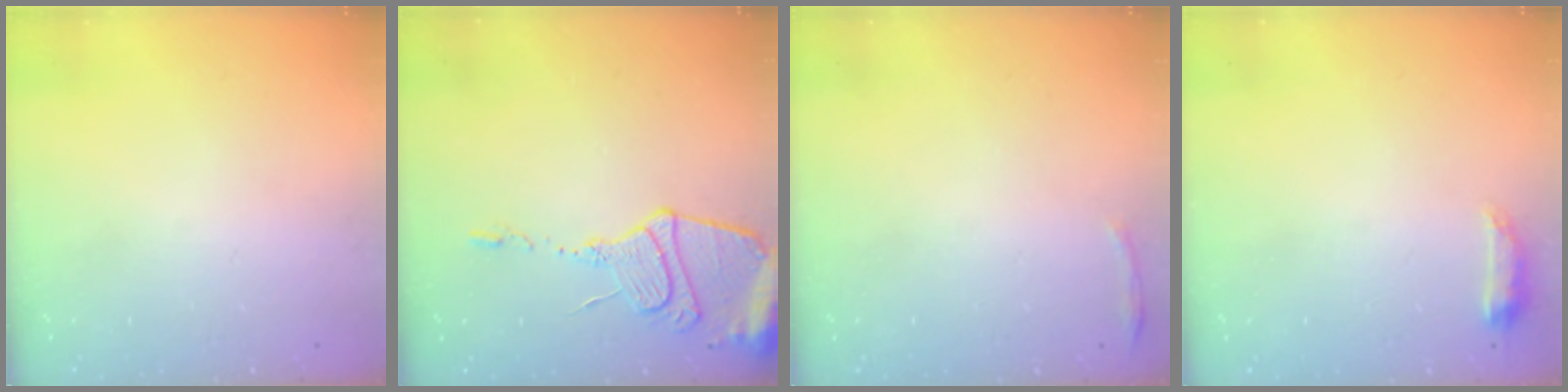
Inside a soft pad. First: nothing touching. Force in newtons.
{"total": 14.1, "press": 14.0, "slide": 1.3}
{"total": 4.0, "press": 3.7, "slide": 1.6}
{"total": 6.6, "press": 6.6, "slide": 0.6}